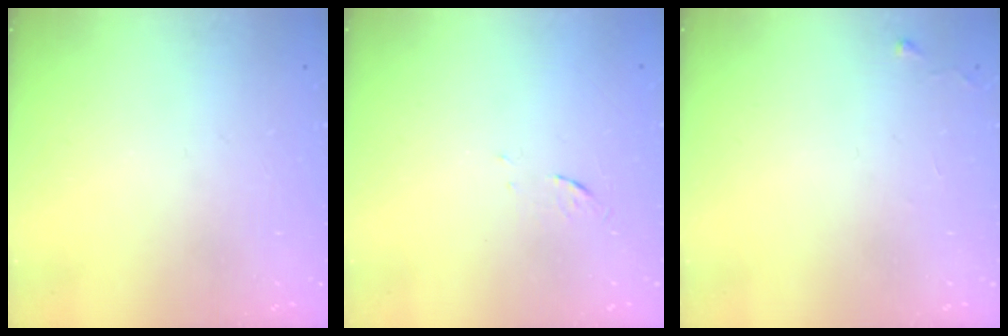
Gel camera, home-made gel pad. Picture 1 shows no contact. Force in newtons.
{"total": 3.1, "press": 2.8, "slide": 1.2}
{"total": 3.3, "press": 3.3, "slide": 0.5}